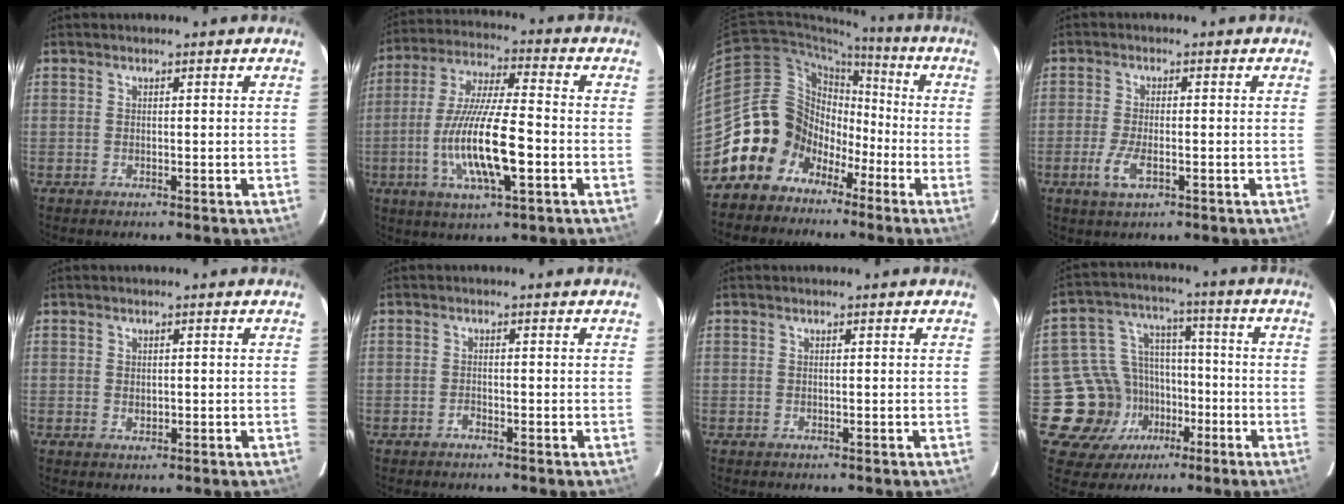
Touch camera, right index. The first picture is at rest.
{"total": 15.7, "force": [-4.1, 3.3, 14.8], "torque": [-0.296, -0.013, -0.073]}
{"total": 13.8, "force": [-6.3, 11.8, 3.1], "torque": [-0.071, 0.046, -0.115]}
{"total": 5.0, "force": [-2.0, 1.7, 4.2], "torque": [-0.097, -0.008, -0.039]}
{"total": 1.3, "force": [0.1, 1.2, 0.6], "torque": [-0.008, -0.001, 0.004]}
{"total": 0.9, "force": [-0.7, 0.3, 0.4], "torque": [-0.007, 0.001, -0.015]}
{"total": 0.0}
{"total": 14.0, "force": [-6.0, 12.1, 3.7], "torque": [-0.094, 0.044, -0.081]}